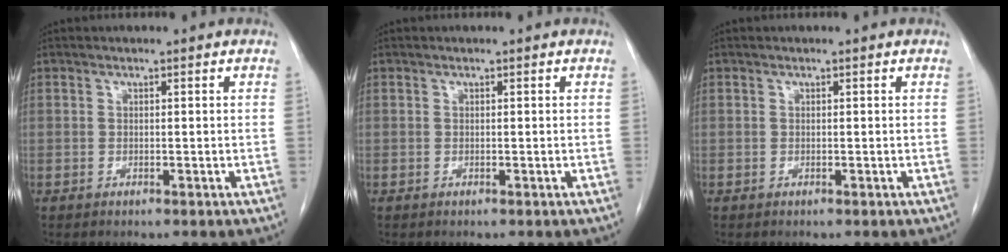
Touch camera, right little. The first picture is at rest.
{"total": 0.0}
{"total": 0.0}